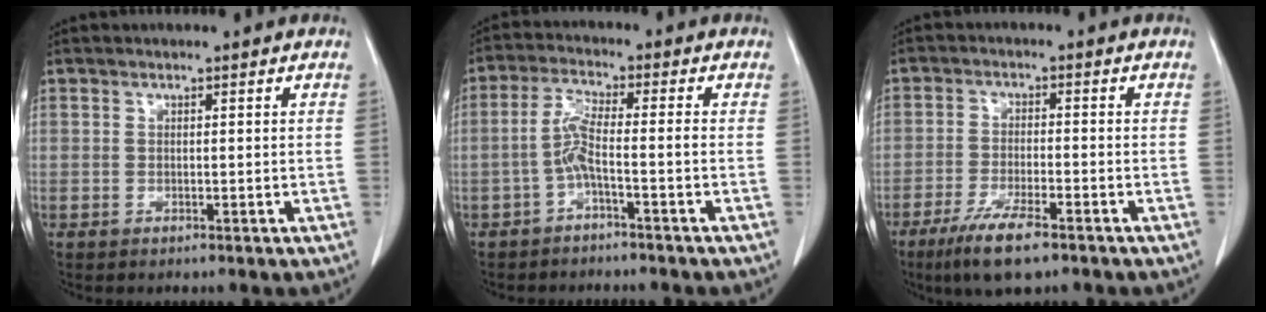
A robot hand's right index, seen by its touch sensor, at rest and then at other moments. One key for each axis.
{"total": 4.0, "fx": -1.6, "fy": 0.3, "fz": 3.7, "tx": -0.078, "ty": 0.008, "tz": -0.035}
{"total": 7.9, "fx": -5.3, "fy": 1.2, "fz": 5.8, "tx": -0.109, "ty": -0.017, "tz": -0.089}